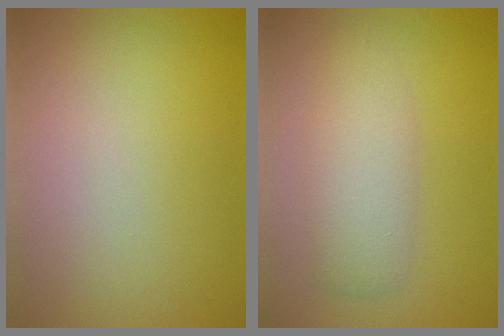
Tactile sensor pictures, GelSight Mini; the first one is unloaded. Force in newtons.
{"total": 3.8, "press": 3.8, "slide": 0.1}